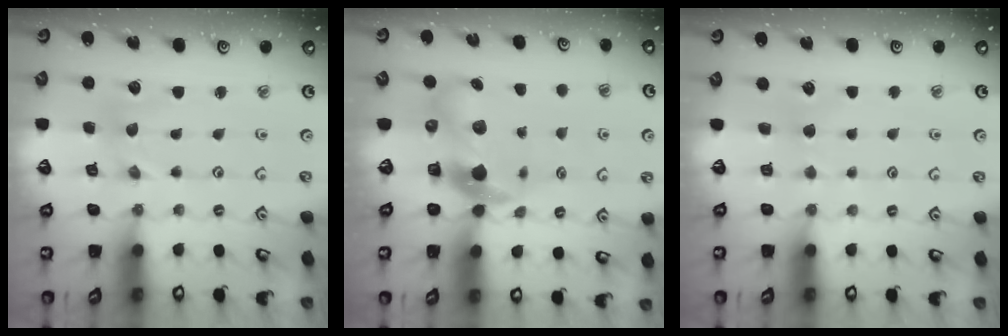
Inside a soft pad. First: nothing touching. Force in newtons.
{"total": 8.6, "press": 8.5, "slide": 1.5}
{"total": 2.2, "press": 2.2, "slide": 0.2}